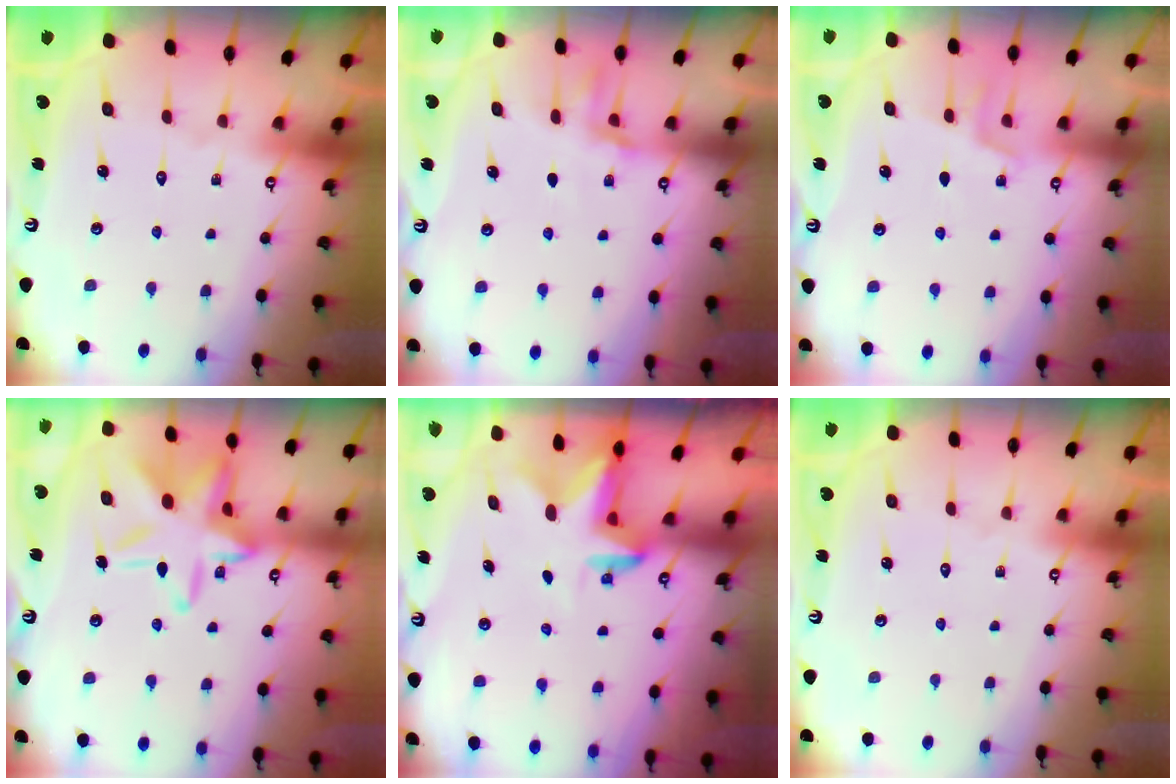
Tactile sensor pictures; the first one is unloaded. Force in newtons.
{"total": 6.0, "press": 5.8, "slide": 1.3}
{"total": 4.8, "press": 4.6, "slide": 1.4}
{"total": 17.5, "press": 17.4, "slide": 1.1}
{"total": 2.5, "press": 2.5, "slide": 0.5}
{"total": 0.0}